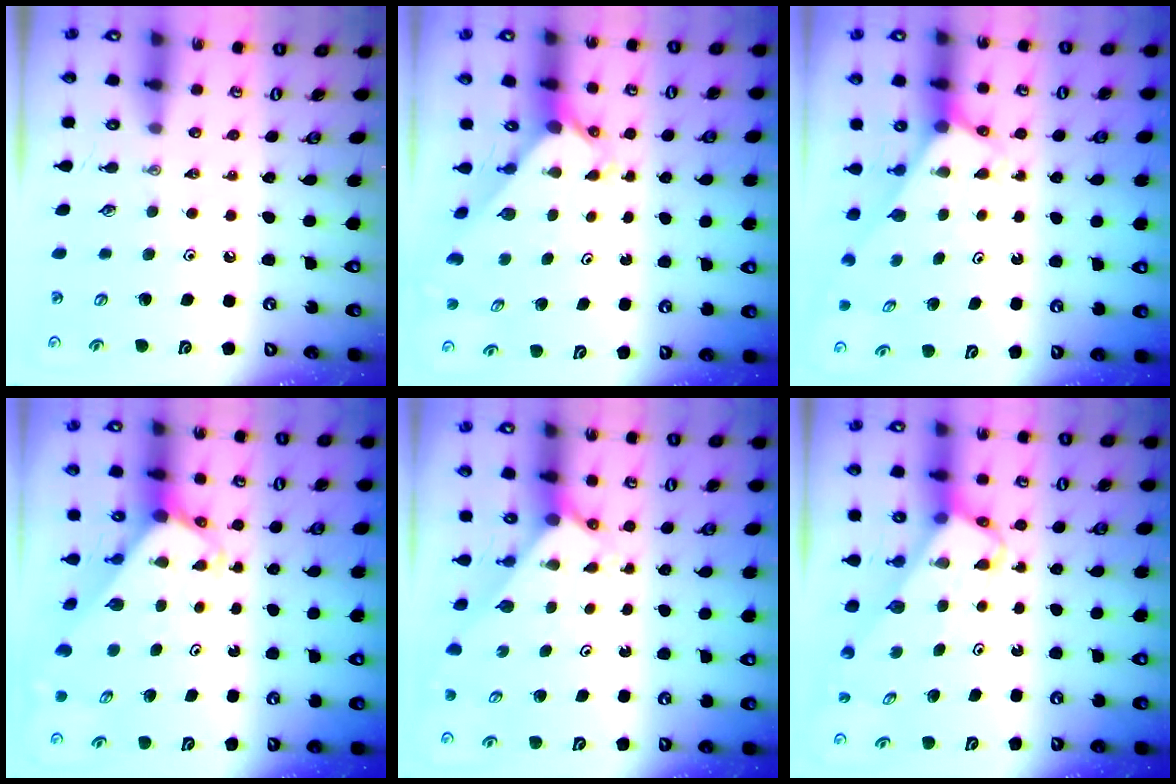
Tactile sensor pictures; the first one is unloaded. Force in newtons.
{"total": 2.5, "press": 2.5, "slide": 0.2}
{"total": 2.5, "press": 2.5, "slide": 0.2}
{"total": 2.8, "press": 2.8, "slide": 0.2}
{"total": 2.0, "press": 2.0, "slide": 0.2}
{"total": 3.9, "press": 3.9, "slide": 0.2}